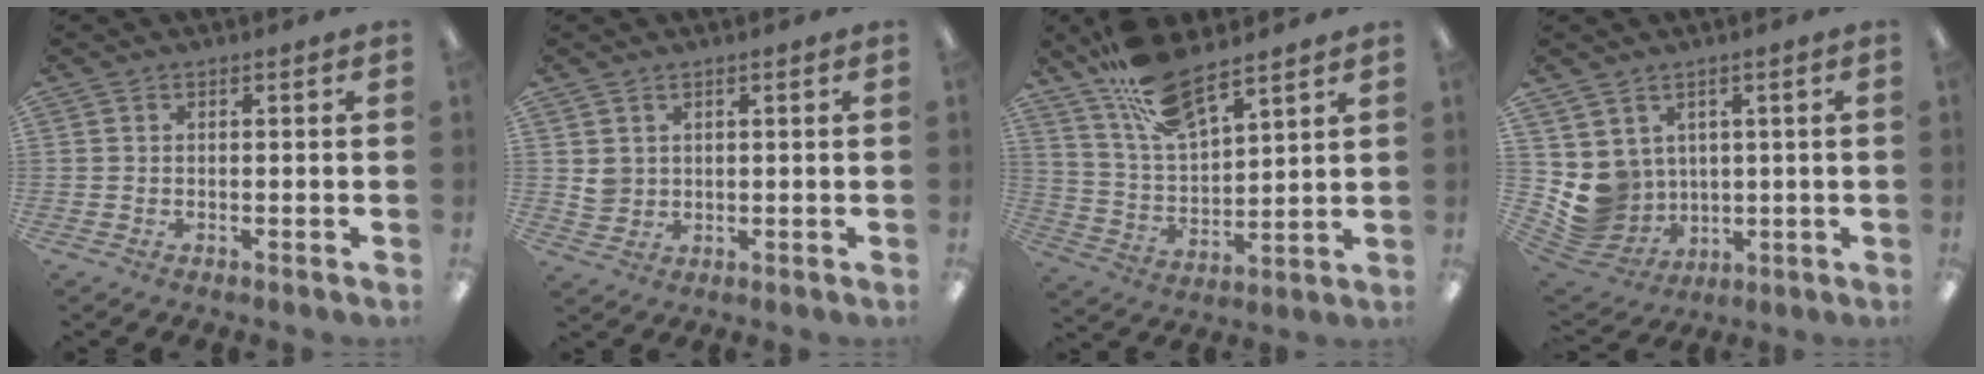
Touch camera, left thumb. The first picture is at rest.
{"total": 3.4, "force": [1.4, 3.0, 0.6], "torque": [-0.010, 0.000, 0.026]}
{"total": 14.5, "force": [11.1, 4.8, 7.9], "torque": [-0.158, -0.054, 0.201]}
{"total": 8.2, "force": [2.2, 7.8, 1.3], "torque": [-0.075, -0.031, 0.053]}